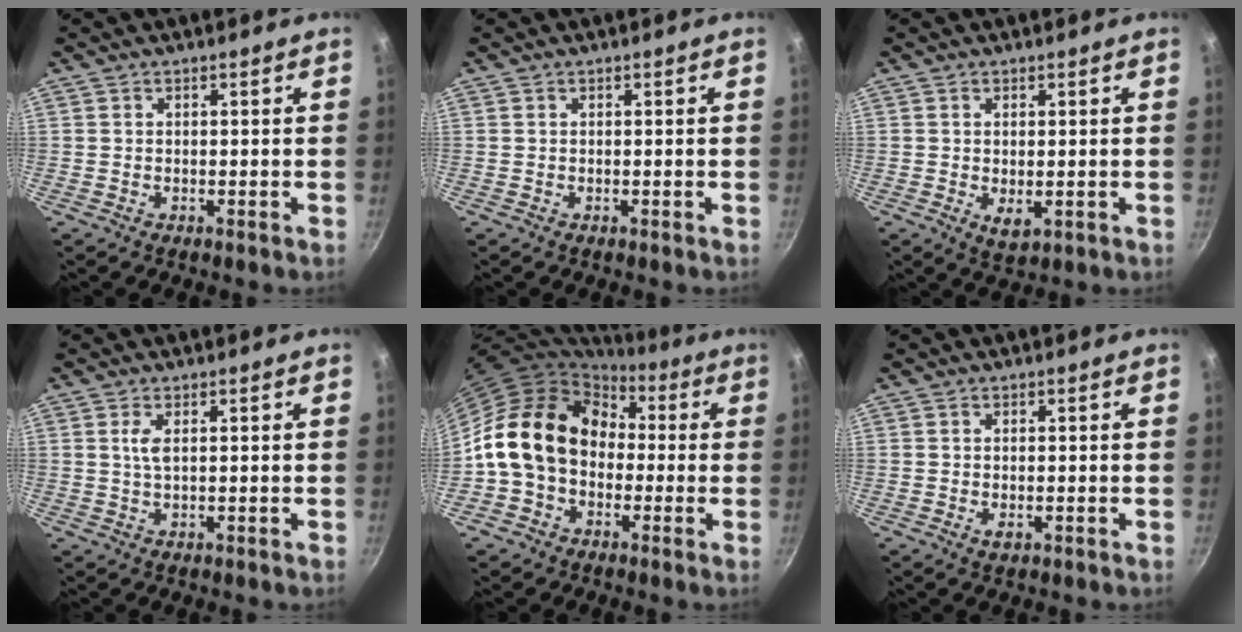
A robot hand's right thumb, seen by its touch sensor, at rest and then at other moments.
{"total": 0.0}
{"total": 3.3, "force": [-0.3, 1.7, 2.9], "torque": [-0.047, -0.013, 0.001]}
{"total": 2.3, "force": [0.6, 0.8, 2.1], "torque": [-0.045, -0.002, 0.014]}
{"total": 16.3, "force": [0.0, 12.8, 10.2], "torque": [-0.140, 0.046, -0.009]}
{"total": 1.6, "force": [-0.4, 0.9, 1.3], "torque": [-0.022, -0.003, -0.004]}